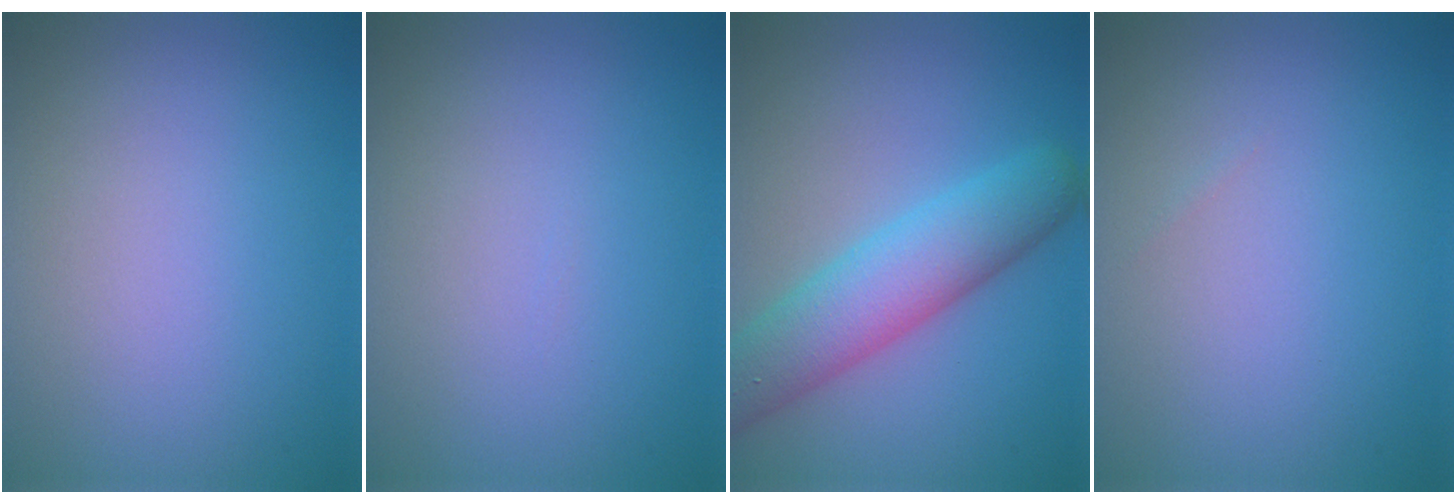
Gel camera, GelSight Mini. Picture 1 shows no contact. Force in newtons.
{"total": 0.0}
{"total": 6.5, "press": 6.5, "slide": 0.1}
{"total": 0.0}